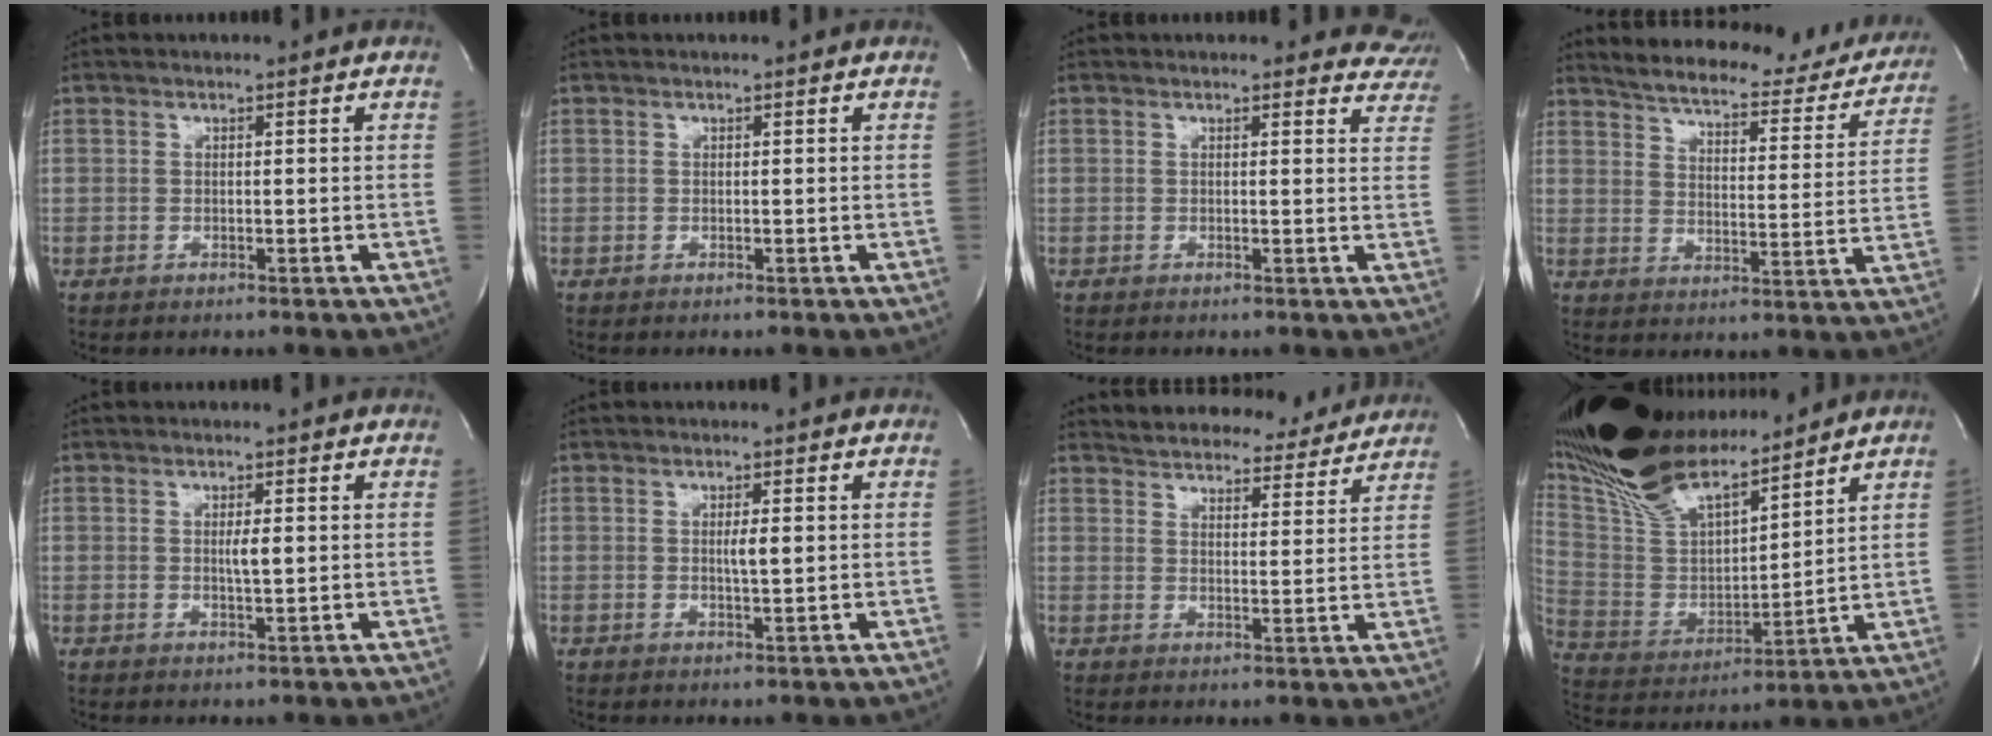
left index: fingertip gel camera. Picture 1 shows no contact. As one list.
[{"total": 0.0}, {"total": 6.0, "force": [5.5, 2.4, -0.2], "torque": [0.045, -0.023, 0.016]}, {"total": 23.2, "force": [21.3, 5.5, 7.3], "torque": [-0.103, -0.052, 0.258]}, {"total": 2.5, "force": [0.0, 0.5, 2.5], "torque": [-0.044, -0.006, 0.001]}, {"total": 2.2, "force": [0.0, 0.3, 2.2], "torque": [-0.040, -0.005, 0.000]}, {"total": 15.4, "force": [14.6, 3.8, 2.9], "torque": [-0.030, -0.006, 0.180]}, {"total": 21.2, "force": [18.1, 5.4, 9.5], "torque": [-0.197, 0.001, 0.342]}]